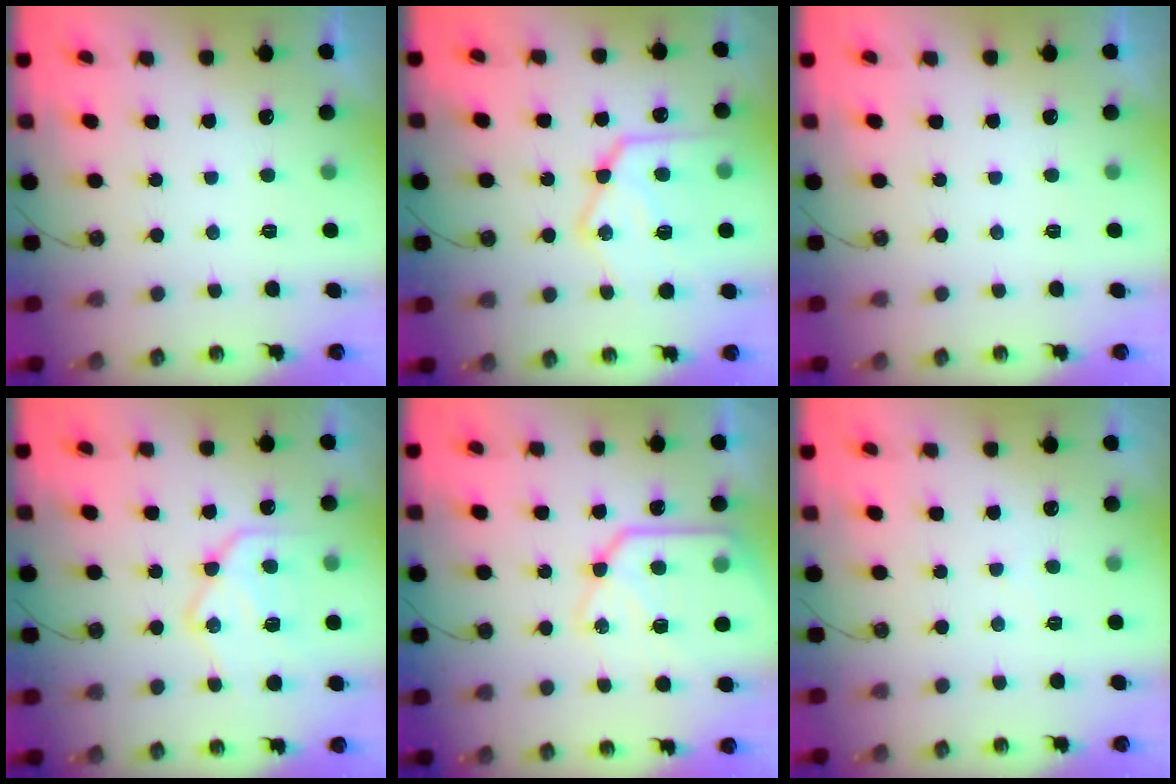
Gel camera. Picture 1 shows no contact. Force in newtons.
{"total": 20.2, "press": 20.1, "slide": 1.9}
{"total": 0.0}
{"total": 16.7, "press": 16.6, "slide": 1.3}
{"total": 17.5, "press": 17.5, "slide": 1.5}
{"total": 3.6, "press": 3.5, "slide": 0.6}